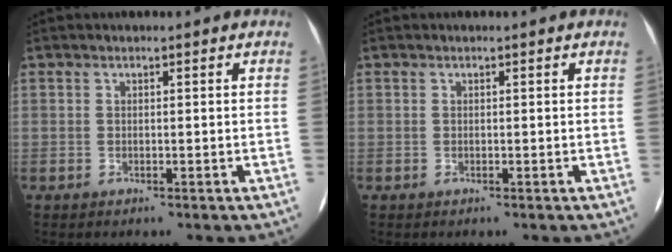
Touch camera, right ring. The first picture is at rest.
{"total": 0.0}